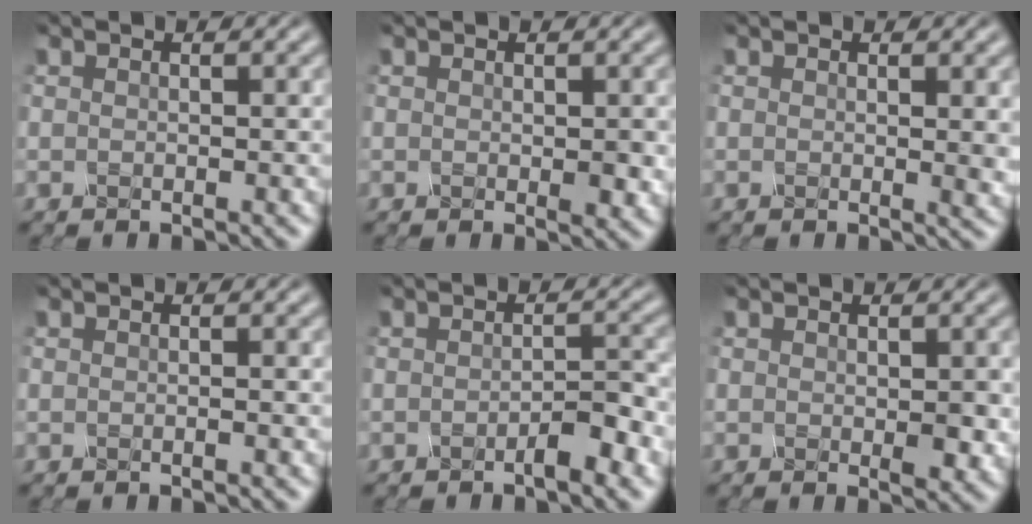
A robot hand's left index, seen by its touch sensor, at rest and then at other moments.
{"total": 1.3, "force": [0.2, 0.4, 1.2], "torque": [-0.021, -0.003, 0.007]}
{"total": 1.8, "force": [0.8, 0.5, 1.6], "torque": [-0.017, -0.002, 0.012]}
{"total": 0.5, "force": [-0.2, 0.2, 0.5], "torque": [-0.005, 0.004, -0.006]}
{"total": 2.3, "force": [-1.2, 0.5, 1.8], "torque": [-0.029, 0.002, -0.022]}
{"total": 2.0, "force": [0.1, 0.8, 1.9], "torque": [-0.033, -0.005, 0.006]}